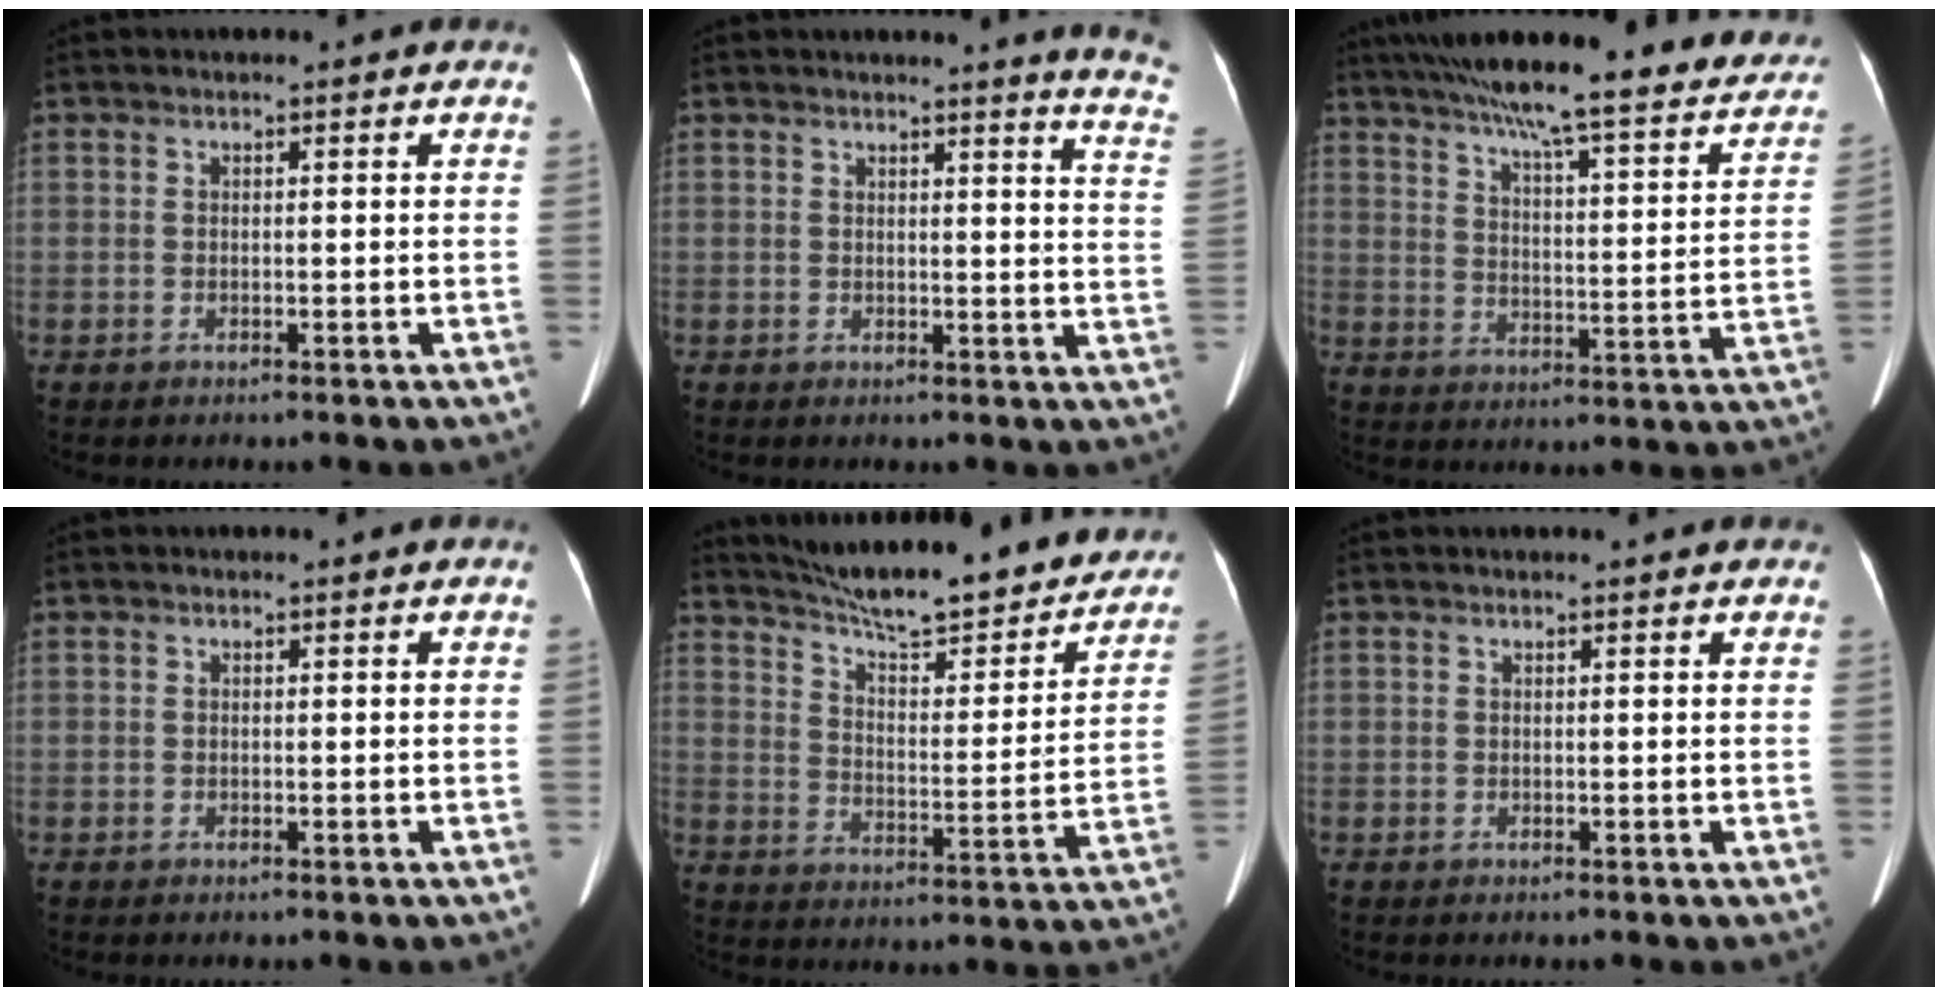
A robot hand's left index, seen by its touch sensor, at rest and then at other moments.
{"total": 8.8, "force": [8.2, -0.6, 3.1], "torque": [-0.020, -0.073, 0.056]}
{"total": 29.5, "force": [25.1, 4.1, 15.0], "torque": [-0.227, -0.037, 0.320]}
{"total": 0.0}
{"total": 26.1, "force": [22.8, 4.9, 11.8], "torque": [-0.180, -0.027, 0.303]}
{"total": 3.3, "force": [3.1, 0.7, 1.0], "torque": [-0.015, 0.013, 0.019]}